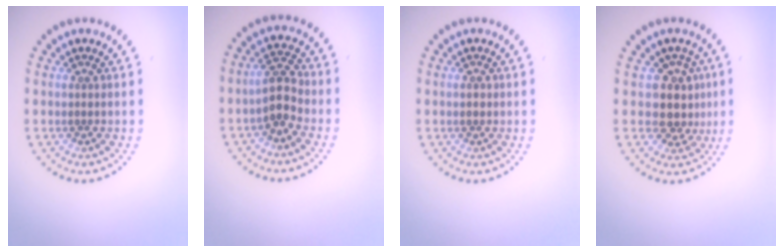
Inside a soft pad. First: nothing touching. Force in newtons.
{"total": 2.8, "press": 2.6, "slide": 1.0}
{"total": 1.0, "press": 1.0, "slide": 0.1}
{"total": 3.4, "press": 2.8, "slide": 1.8}